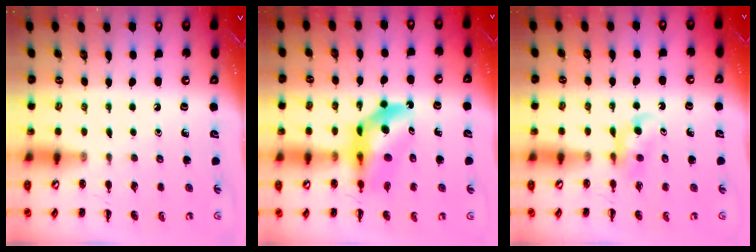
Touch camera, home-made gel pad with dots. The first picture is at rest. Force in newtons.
{"total": 10.3, "press": 9.8, "slide": 3.2}
{"total": 3.5, "press": 3.1, "slide": 1.6}